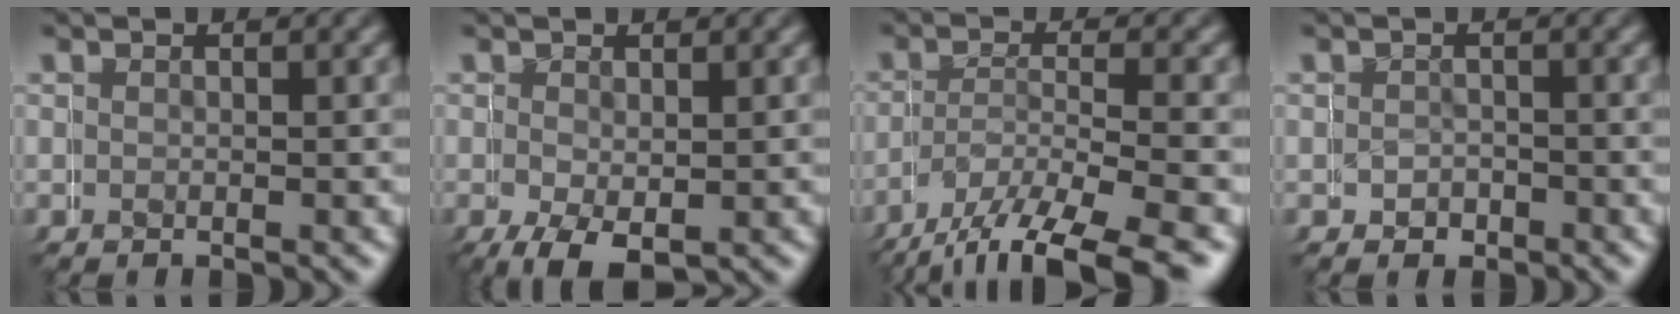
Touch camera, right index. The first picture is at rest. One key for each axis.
{"total": 4.3, "fx": -1.9, "fy": 2.7, "fz": 2.8, "tx": -0.062, "ty": -0.030, "tz": -0.008}
{"total": 5.4, "fx": -3.8, "fy": 2.0, "fz": 3.3, "tx": -0.071, "ty": -0.022, "tz": -0.043}
{"total": 1.6, "fx": -0.3, "fy": 1.0, "fz": -1.2, "tx": 0.014, "ty": -0.002, "tz": -0.004}